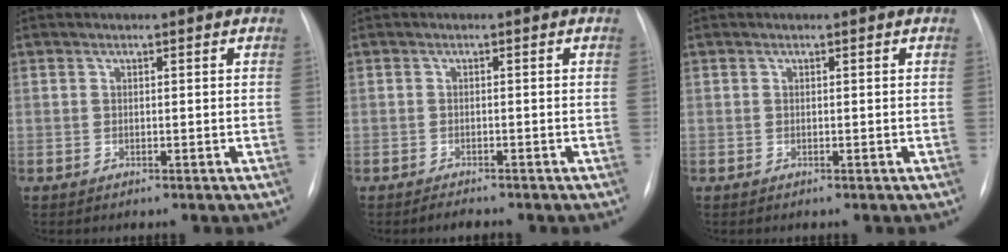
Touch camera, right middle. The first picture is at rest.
{"total": 1.4, "force": [-1.3, 0.3, 0.4], "torque": [-0.014, -0.005, -0.017]}
{"total": 0.0}